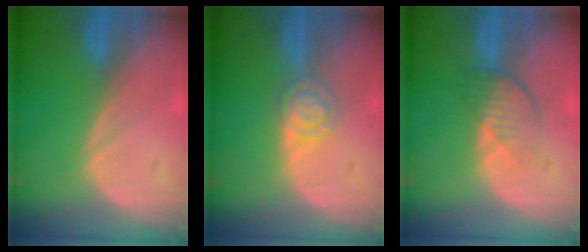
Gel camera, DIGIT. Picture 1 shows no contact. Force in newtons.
{"total": 3.8, "press": 3.8, "slide": 0.2}
{"total": 3.9, "press": 3.6, "slide": 1.5}